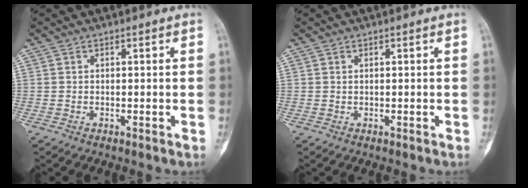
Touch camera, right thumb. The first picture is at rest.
{"total": 0.0}